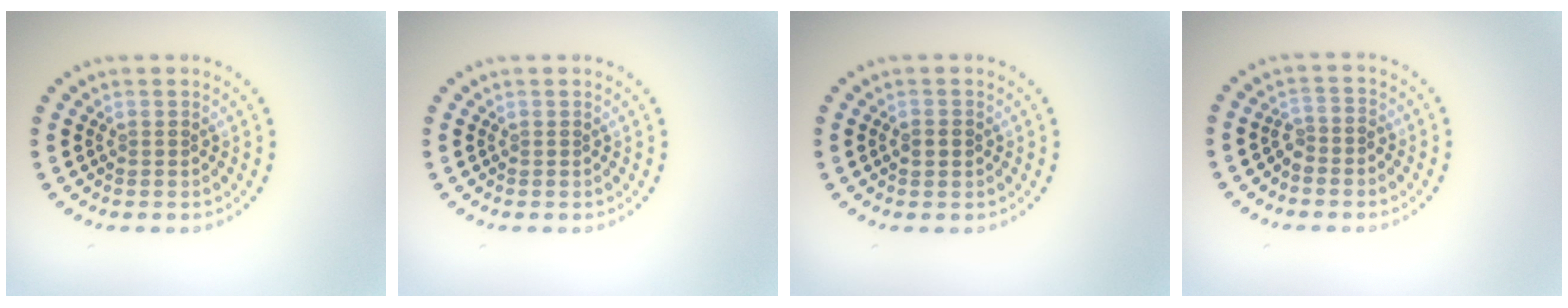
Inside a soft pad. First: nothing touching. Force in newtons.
{"total": 0.0}
{"total": 1.8, "press": 1.8, "slide": 0.1}
{"total": 1.6, "press": 1.2, "slide": 1.0}